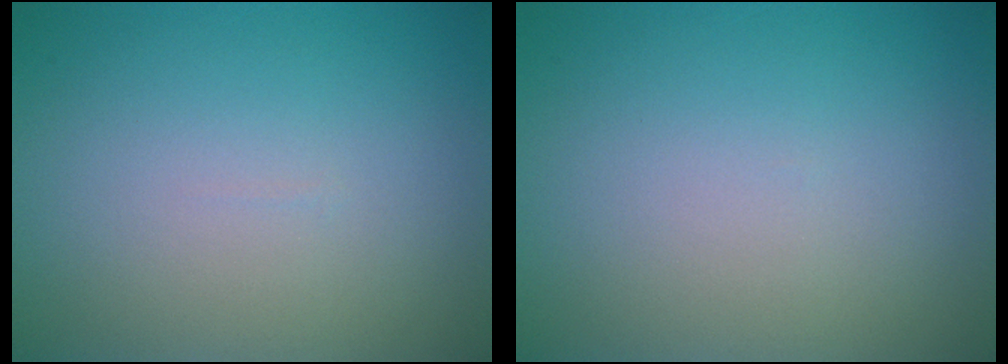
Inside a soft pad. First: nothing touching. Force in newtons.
{"total": 0.0}